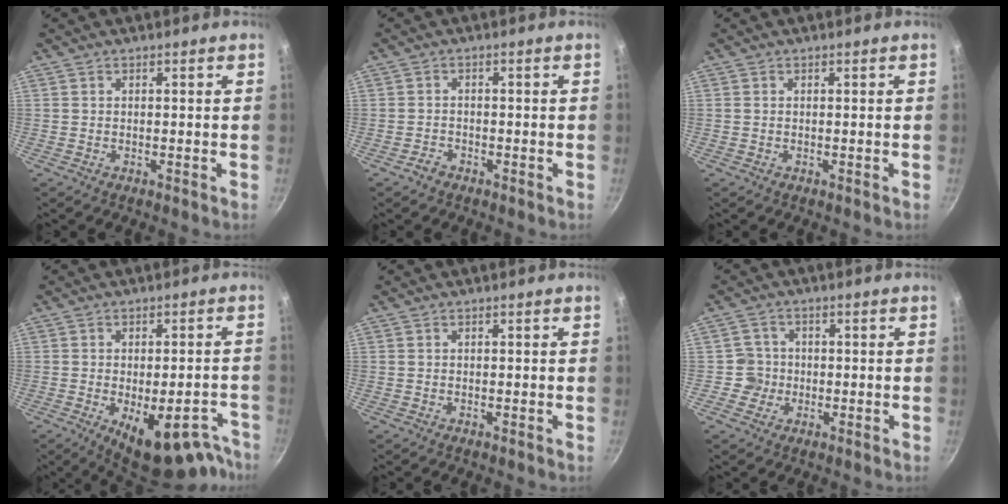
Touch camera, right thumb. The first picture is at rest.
{"total": 1.7, "force": [-1.3, 1.0, 0.4], "torque": [-0.003, 0.016, -0.023]}
{"total": 0.0}
{"total": 16.3, "force": [-9.7, 7.2, 11.0], "torque": [-0.082, 0.026, -0.125]}
{"total": 0.0}
{"total": 3.7, "force": [-0.7, 3.6, 0.2], "torque": [0.028, 0.011, -0.017]}